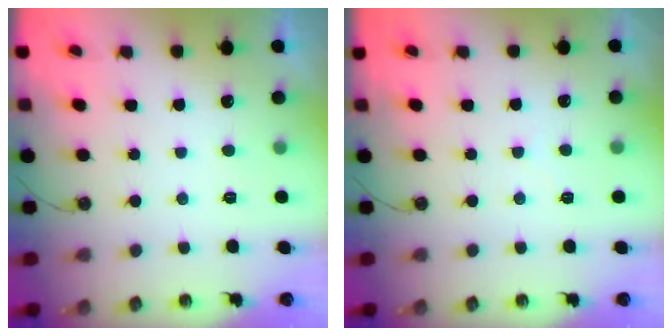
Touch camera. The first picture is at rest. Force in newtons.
{"total": 2.1, "press": 2.0, "slide": 0.4}